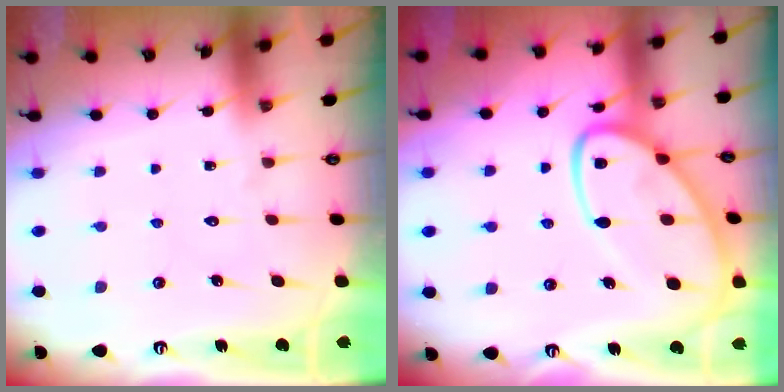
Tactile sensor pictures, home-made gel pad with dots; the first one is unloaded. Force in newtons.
{"total": 15.7, "press": 15.6, "slide": 1.6}